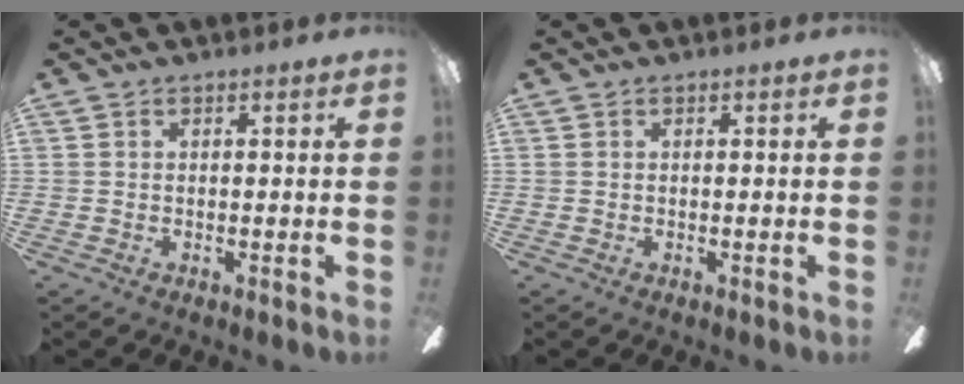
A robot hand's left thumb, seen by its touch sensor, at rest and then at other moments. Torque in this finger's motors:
{"motor_torque": [0.00, 0.00, 0.00, 0.00, 0.00]}